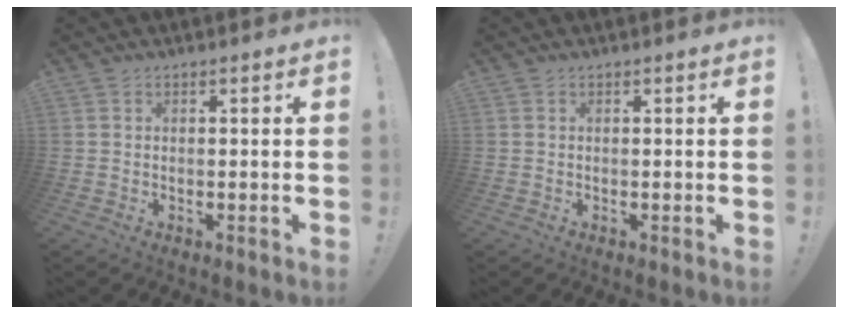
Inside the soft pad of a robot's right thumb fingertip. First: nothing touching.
{"total": 0.0}